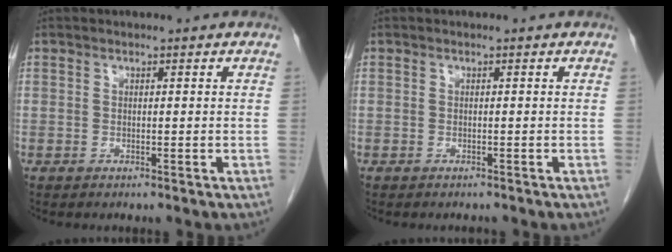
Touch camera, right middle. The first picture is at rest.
{"total": 0.8, "force": [-0.8, 0.2, 0.1], "torque": [-0.009, -0.001, -0.012]}